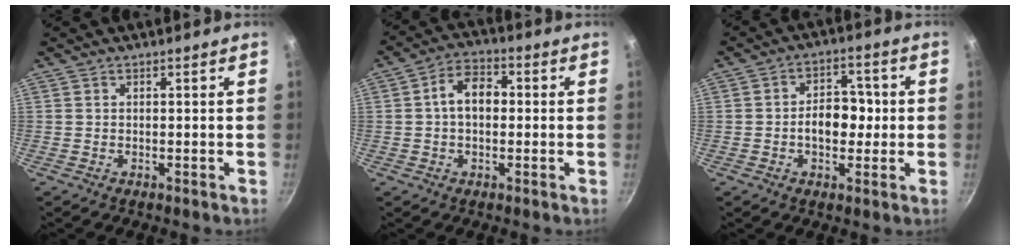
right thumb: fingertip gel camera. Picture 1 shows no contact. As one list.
[{"total": 7.7, "force": [0.5, 5.1, 5.7], "torque": [-0.075, 0.023, -0.004]}, {"total": 8.0, "force": [-0.7, 5.6, 5.8], "torque": [-0.046, 0.017, -0.017]}]